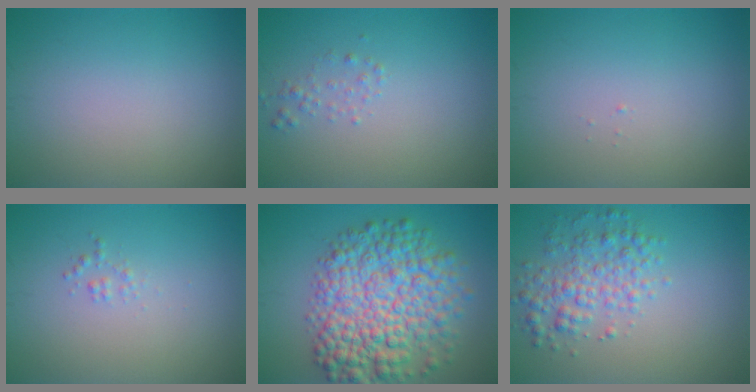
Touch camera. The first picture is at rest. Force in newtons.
{"total": 1.0, "press": 1.0, "slide": 0.1}
{"total": 0.0}
{"total": 0.7, "press": 0.7, "slide": 0.0}
{"total": 10.2, "press": 10.2, "slide": 0.2}
{"total": 3.7, "press": 3.7, "slide": 0.1}